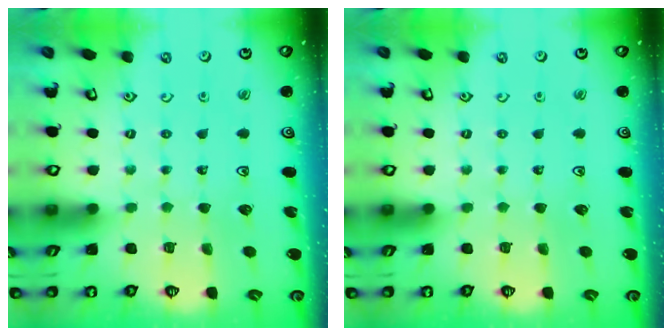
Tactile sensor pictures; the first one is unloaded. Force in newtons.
{"total": 0.0}